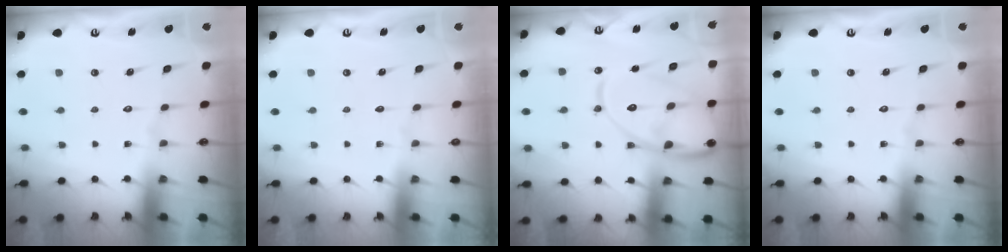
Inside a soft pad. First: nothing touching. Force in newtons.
{"total": 0.0}
{"total": 19.1, "press": 19.0, "slide": 1.9}
{"total": 0.0}